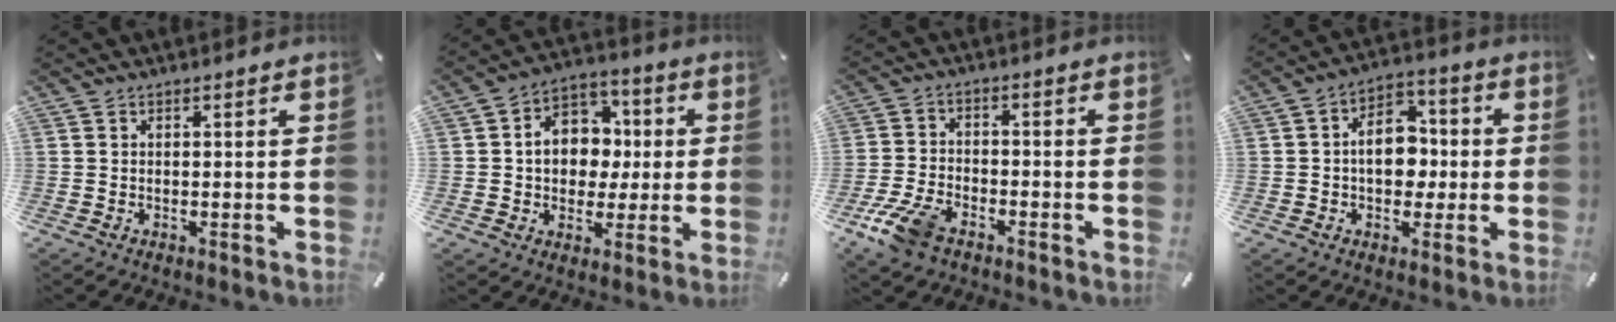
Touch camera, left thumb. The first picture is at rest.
{"total": 10.9, "force": [-0.2, 9.5, 5.4], "torque": [-0.083, 0.017, 0.002]}
{"total": 8.5, "force": [-5.4, 4.3, 5.0], "torque": [-0.116, 0.015, -0.103]}
{"total": 10.2, "force": [-0.9, 7.6, 6.8], "torque": [-0.107, 0.013, -0.019]}